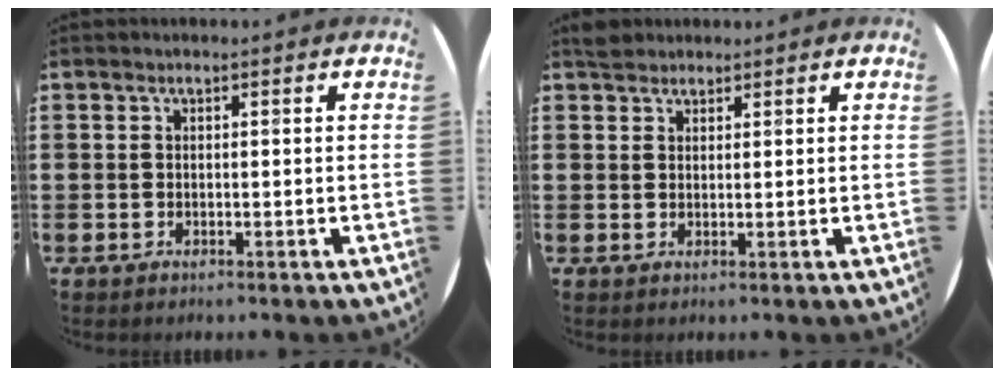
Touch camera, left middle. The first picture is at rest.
{"total": 1.7, "force": [1.6, 0.7, 0.0], "torque": [0.005, 0.002, 0.030]}